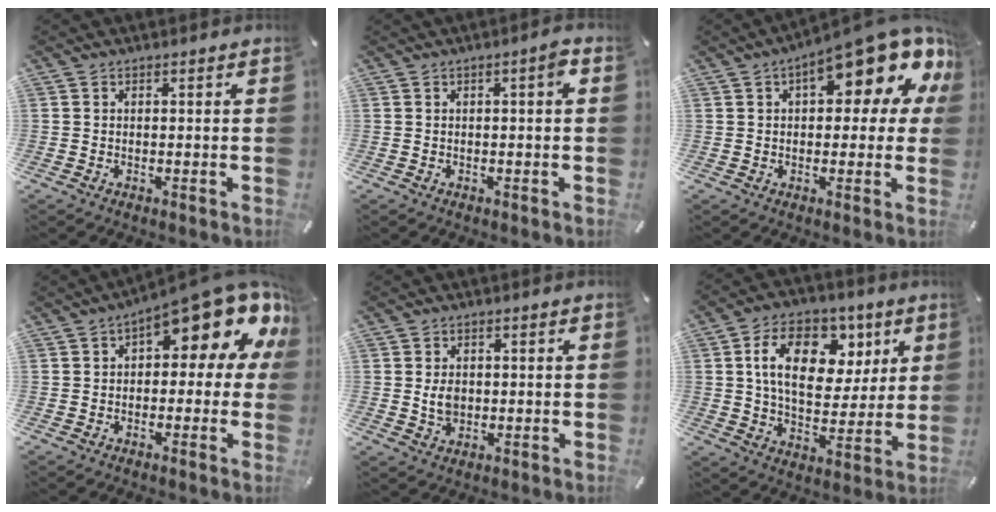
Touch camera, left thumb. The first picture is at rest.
{"total": 2.7, "force": [0.4, 0.5, 2.6], "torque": [-0.041, 0.004, 0.003]}
{"total": 15.7, "force": [7.6, 6.0, 12.4], "torque": [-0.163, -0.044, 0.122]}
{"total": 14.5, "force": [8.0, 5.0, 11.0], "torque": [-0.149, -0.065, 0.129]}
{"total": 4.0, "force": [0.2, 3.2, 2.4], "torque": [-0.038, -0.004, 0.000]}
{"total": 17.3, "force": [6.1, 11.5, 11.4], "torque": [-0.180, -0.003, 0.108]}